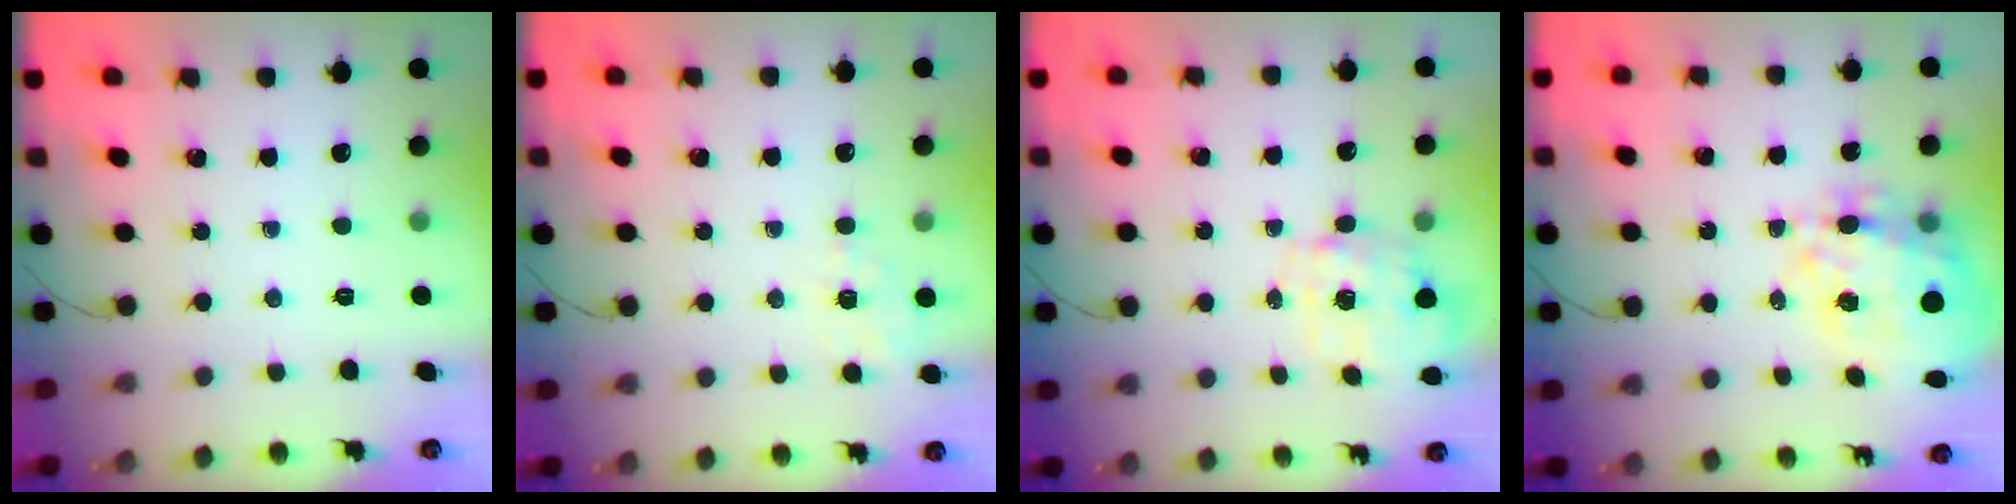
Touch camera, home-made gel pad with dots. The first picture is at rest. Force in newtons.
{"total": 1.4, "press": 0.4, "slide": 1.4}
{"total": 2.8, "press": 2.6, "slide": 0.9}
{"total": 19.5, "press": 18.9, "slide": 4.9}